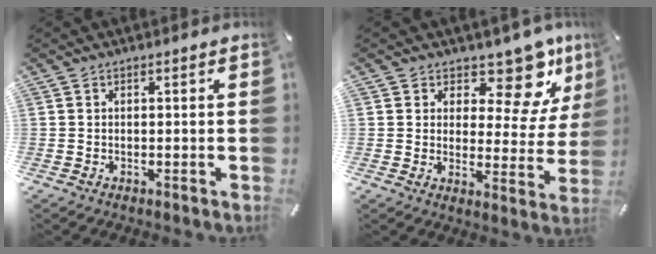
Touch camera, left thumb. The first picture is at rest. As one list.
[{"total": 12.4, "force": [9.2, 5.5, 6.2], "torque": [-0.084, -0.077, 0.158]}]